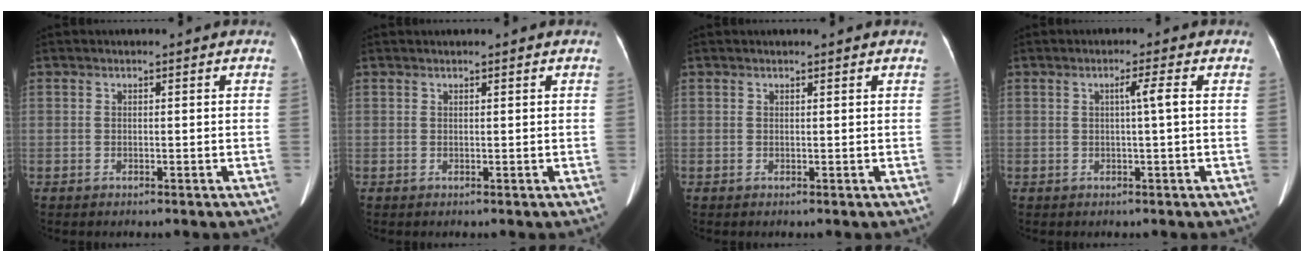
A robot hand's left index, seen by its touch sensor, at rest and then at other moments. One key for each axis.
{"total": 1.0, "fx": 0.9, "fy": -0.1, "fz": 0.4, "tx": -0.008, "ty": 0.016, "tz": 0.019}
{"total": 1.3, "fx": 1.2, "fy": 0.0, "fz": 0.5, "tx": -0.008, "ty": 0.009, "tz": 0.017}
{"total": 2.3, "fx": 0.3, "fy": -0.4, "fz": 2.2, "tx": -0.034, "ty": 0.003, "tz": 0.004}